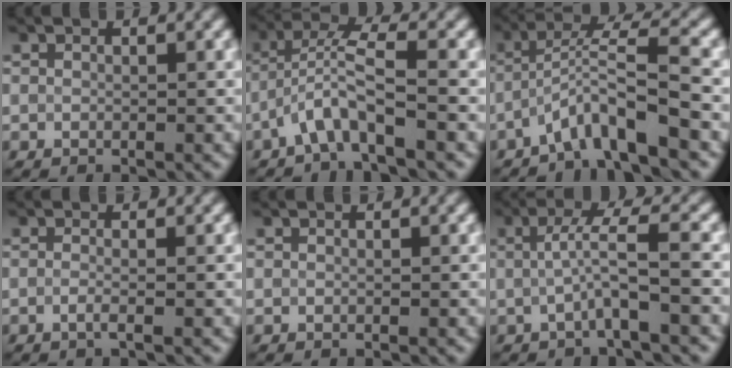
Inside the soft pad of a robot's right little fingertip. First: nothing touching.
{"total": 4.2, "force": [-2.0, 0.6, 3.6], "torque": [-0.067, 0.016, -0.043]}
{"total": 5.5, "force": [-3.1, 0.5, 4.5], "torque": [-0.079, 0.018, -0.061]}
{"total": 1.3, "force": [-0.4, 0.4, 1.2], "torque": [-0.017, -0.006, -0.011]}
{"total": 0.0}
{"total": 4.0, "force": [-0.5, 0.5, 3.9], "torque": [-0.069, 0.008, -0.015]}